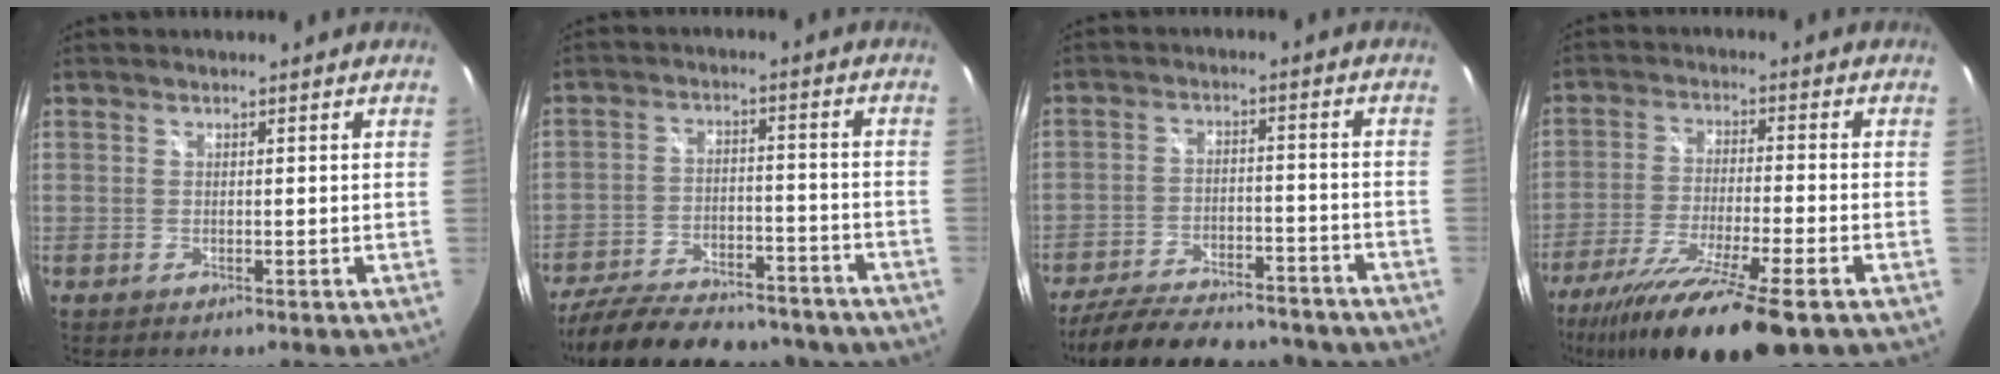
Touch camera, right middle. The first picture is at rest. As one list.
[{"total": 25.5, "force": [-21.3, 8.7, 11.0], "torque": [-0.219, -0.013, -0.288]}, {"total": 23.5, "force": [-20.0, 7.3, 10.1], "torque": [-0.200, -0.013, -0.267]}, {"total": 18.2, "force": [-13.1, 2.0, 12.5], "torque": [-0.243, -0.053, -0.225]}]